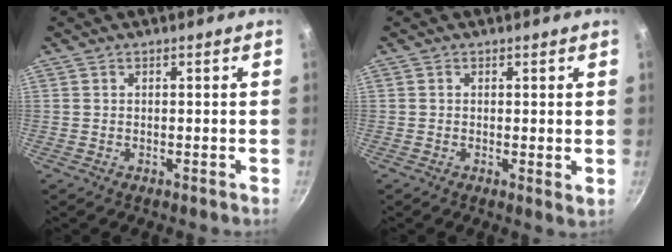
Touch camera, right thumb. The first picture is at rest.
{"total": 1.5, "force": [0.4, 0.5, 1.4], "torque": [-0.019, -0.007, 0.002]}